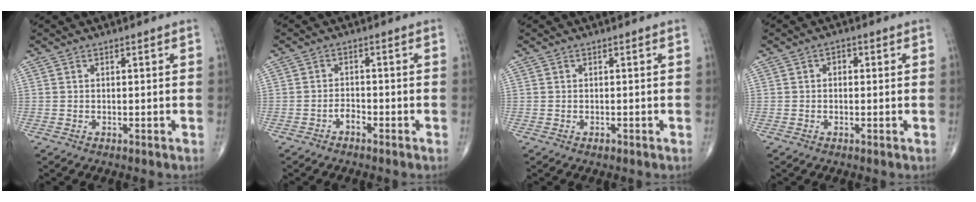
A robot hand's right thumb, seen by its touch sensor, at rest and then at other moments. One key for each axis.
{"total": 1.8, "fx": -1.3, "fy": 0.9, "fz": 0.9, "tx": -0.012, "ty": 0.010, "tz": -0.026}
{"total": 0.5, "fx": -0.3, "fy": 0.3, "fz": 0.3, "tx": -0.003, "ty": 0.000, "tz": -0.005}
{"total": 1.6, "fx": 0.2, "fy": 1.1, "fz": 1.1, "tx": -0.005, "ty": 0.006, "tz": -0.003}